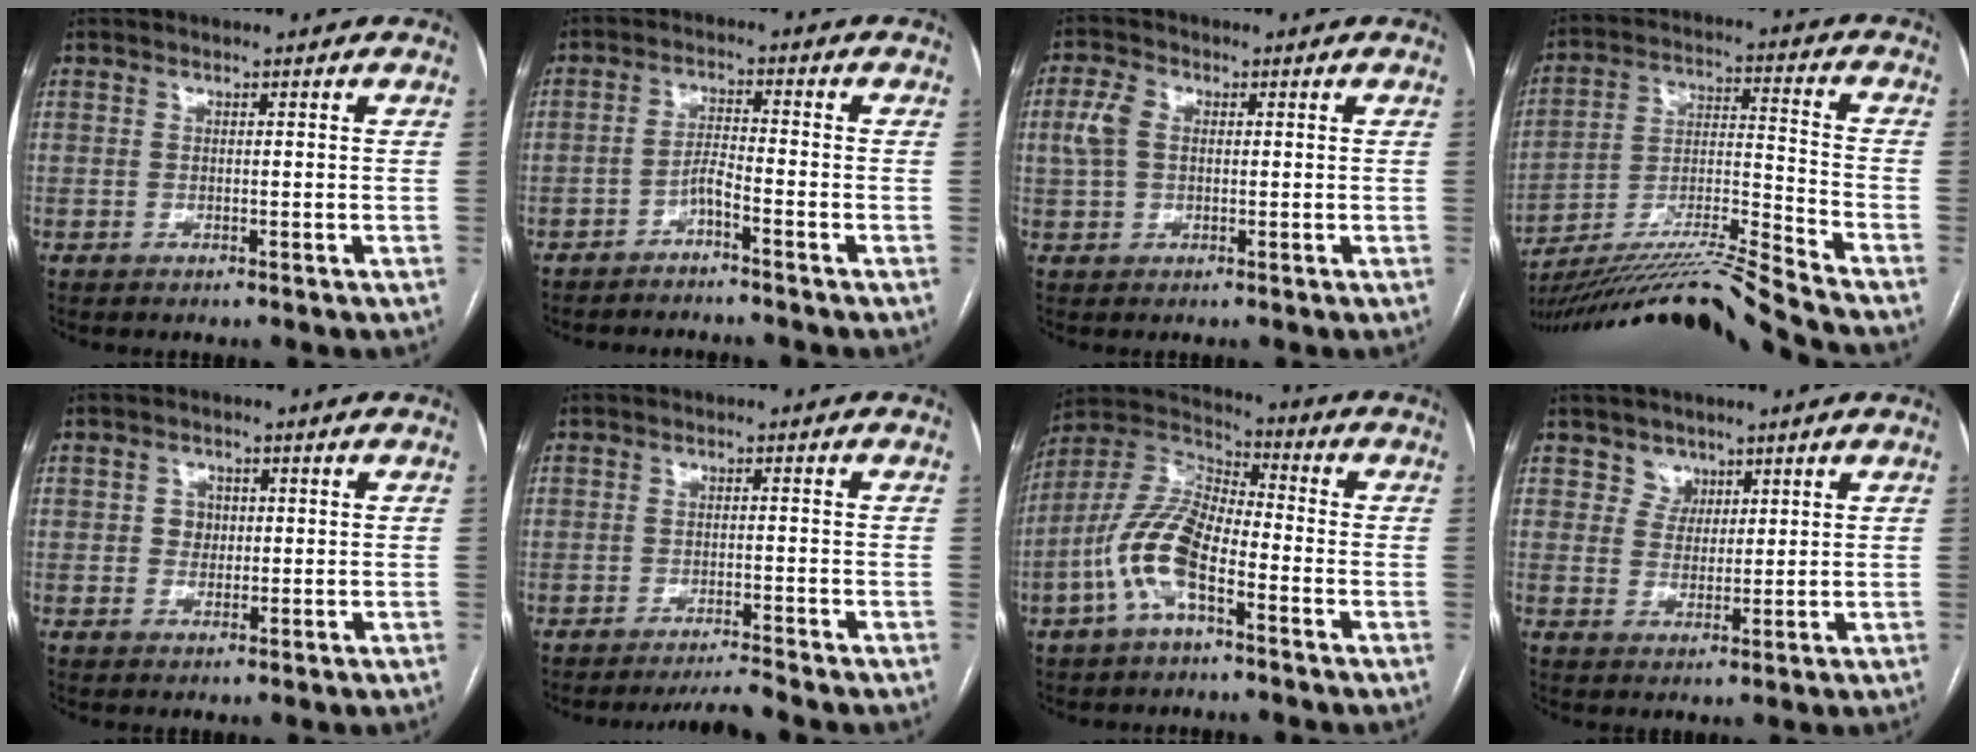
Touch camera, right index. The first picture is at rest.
{"total": 3.5, "force": [-2.7, -0.3, 2.1], "torque": [-0.035, 0.001, -0.051]}
{"total": 4.1, "force": [0.4, 2.7, 3.1], "torque": [-0.090, 0.018, 0.008]}
{"total": 19.5, "force": [-17.6, -3.3, 7.7], "torque": [-0.156, -0.013, -0.306]}
{"total": 2.6, "force": [0.3, 2.3, 1.1], "torque": [-0.013, 0.005, 0.005]}
{"total": 3.3, "force": [-2.9, -1.6, 0.1], "torque": [-0.004, -0.009, -0.046]}
{"total": 11.4, "force": [-4.3, 4.2, 9.7], "torque": [-0.221, 0.018, -0.088]}
{"total": 3.3, "force": [2.1, 2.5, -0.3], "torque": [0.014, 0.002, 0.032]}